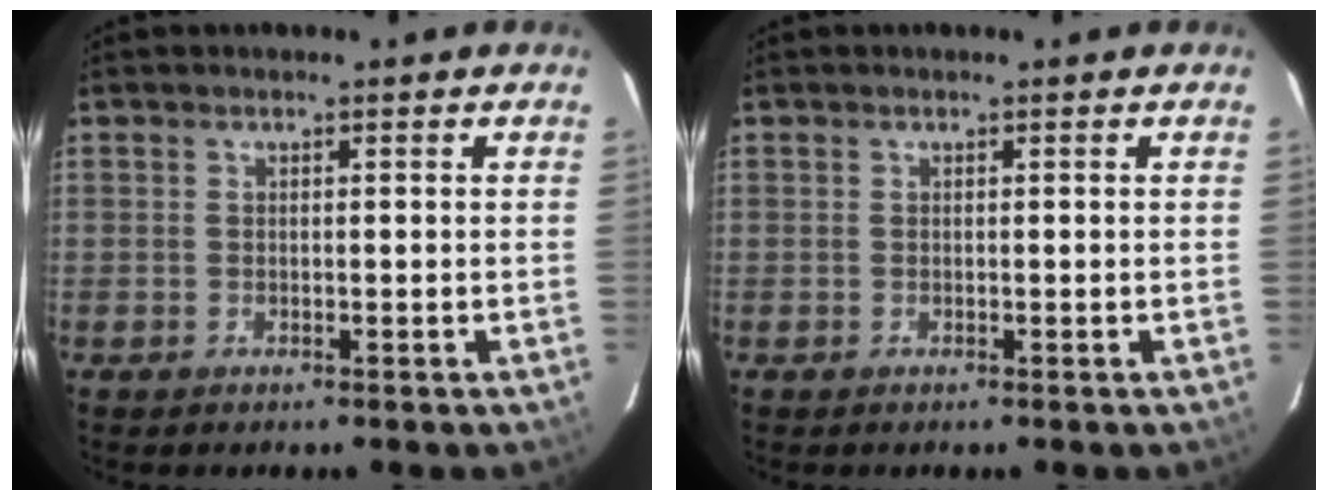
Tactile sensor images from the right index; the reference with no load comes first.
{"total": 0.0}